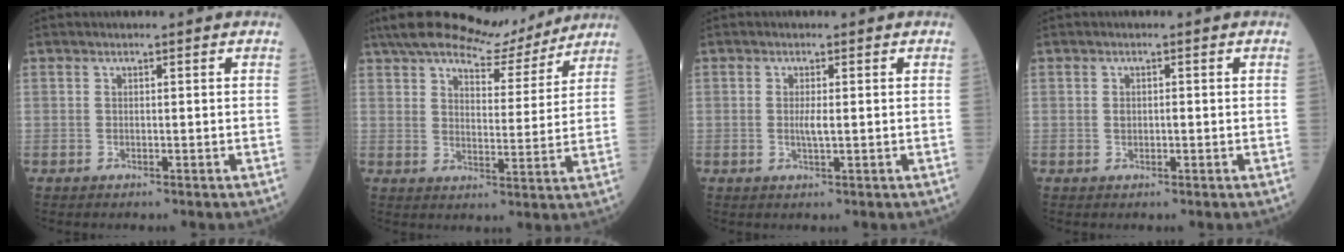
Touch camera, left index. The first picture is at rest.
{"total": 13.3, "force": [11.8, 3.1, 5.4], "torque": [-0.084, 0.007, 0.171]}
{"total": 1.8, "force": [0.1, 0.2, 1.7], "torque": [-0.039, -0.002, 0.002]}
{"total": 1.2, "force": [0.1, 0.7, 0.9], "torque": [-0.019, 0.003, 0.002]}